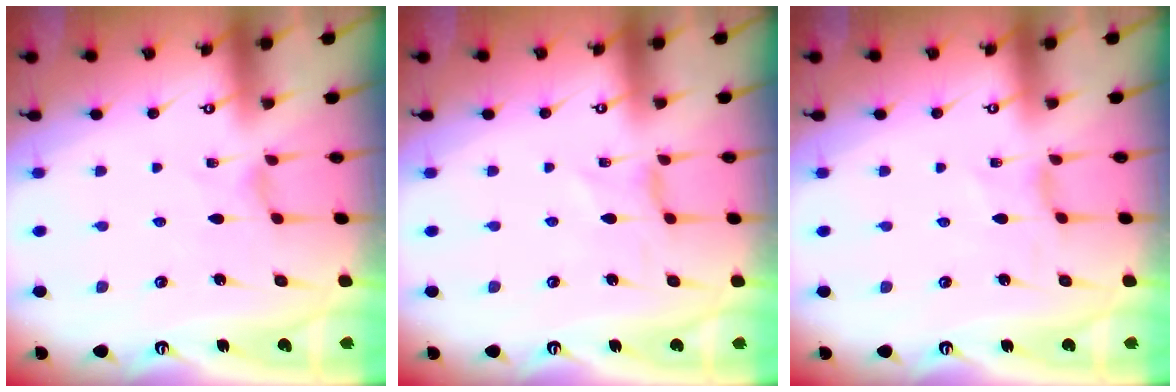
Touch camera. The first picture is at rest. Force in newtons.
{"total": 0.0}
{"total": 1.5, "press": 1.5, "slide": 0.3}